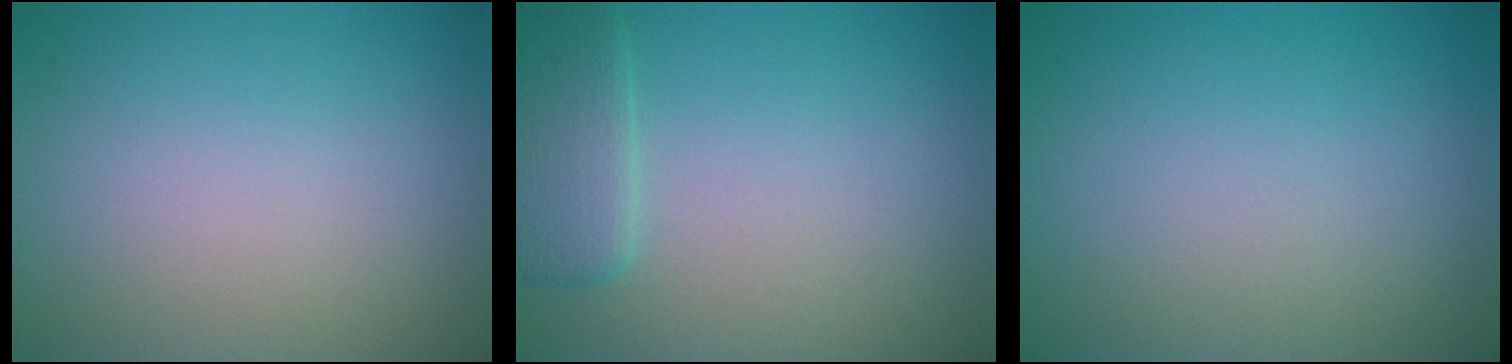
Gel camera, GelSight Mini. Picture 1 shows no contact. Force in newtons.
{"total": 2.9, "press": 2.8, "slide": 0.2}
{"total": 0.0}